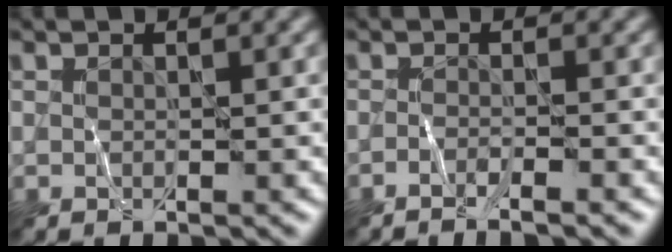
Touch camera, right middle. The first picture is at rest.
{"total": 1.9, "force": [-1.4, 0.1, 1.4], "torque": [-0.025, 0.001, -0.033]}